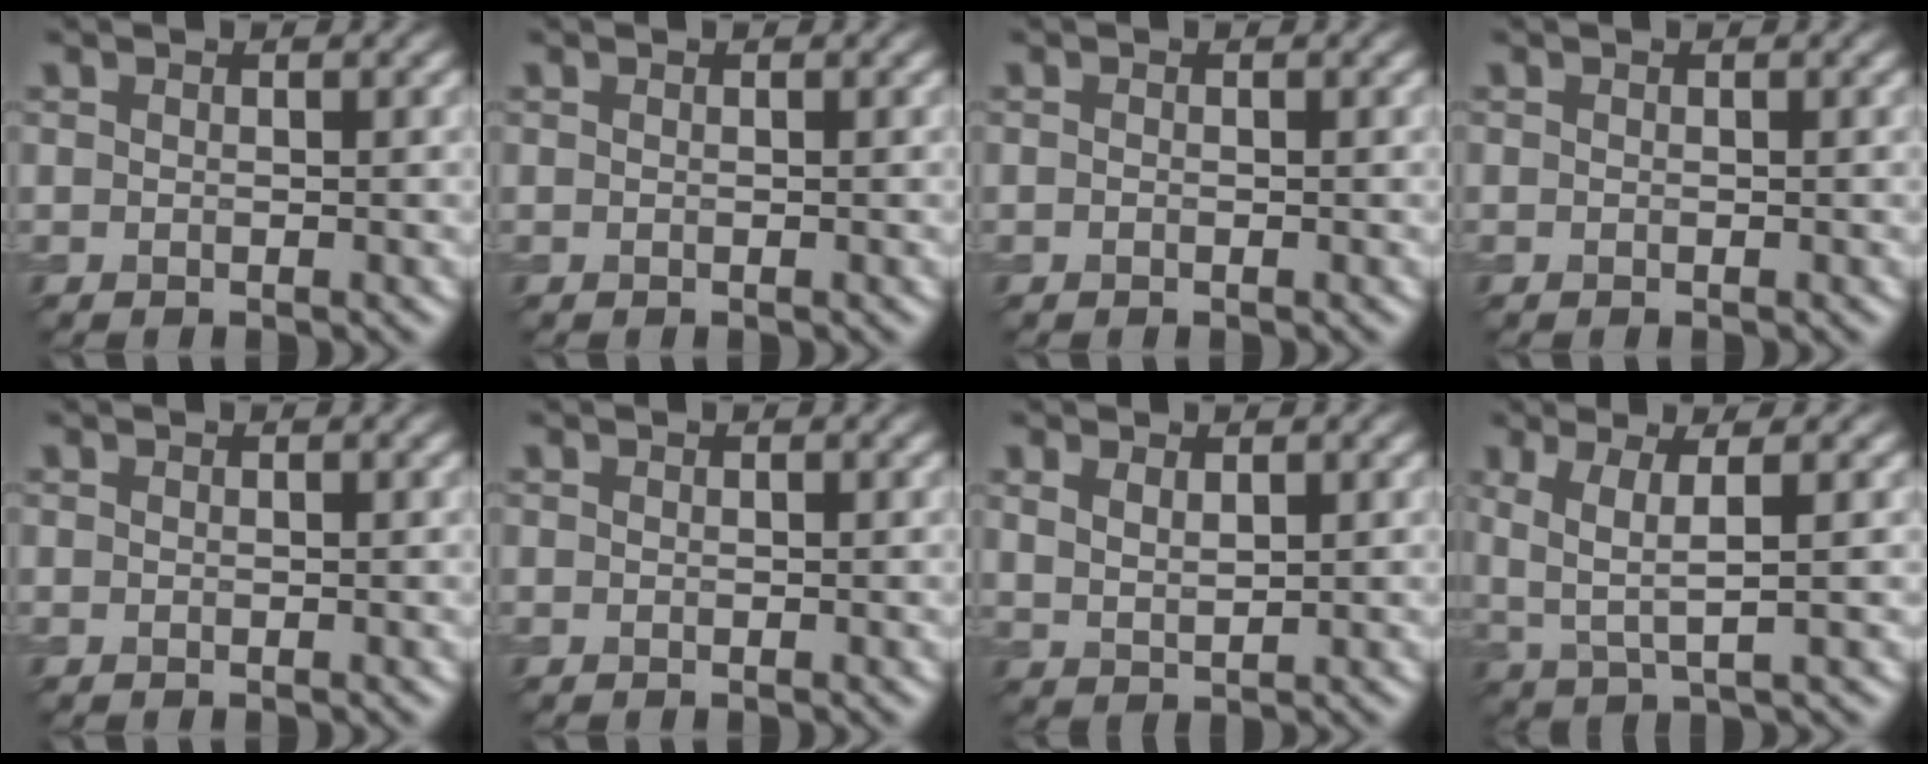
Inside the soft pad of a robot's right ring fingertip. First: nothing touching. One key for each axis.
{"total": 0.0}
{"total": 0.0}
{"total": 0.0}
{"total": 0.0}
{"total": 0.0}
{"total": 1.7, "fx": 1.2, "fy": 0.7, "fz": 1.0, "tx": -0.023, "ty": 0.003, "tz": 0.029}
{"total": 3.5, "fx": 0.9, "fy": 0.7, "fz": 3.3, "tx": -0.070, "ty": 0.008, "tz": 0.020}